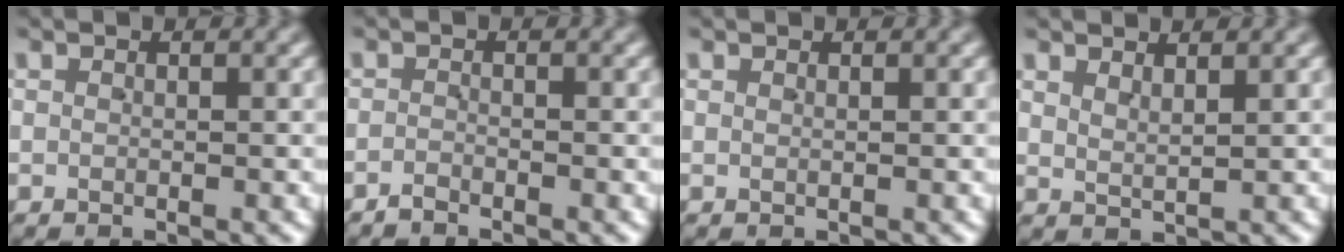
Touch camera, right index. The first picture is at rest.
{"total": 1.4, "force": [-1.4, -0.2, -0.2], "torque": [0.003, 0.005, -0.031]}
{"total": 0.0}
{"total": 2.0, "force": [2.0, -0.2, 0.3], "torque": [-0.005, 0.005, 0.040]}